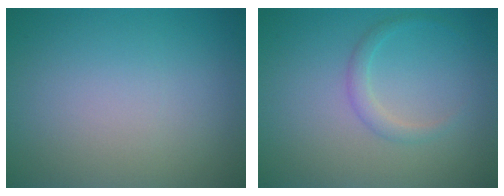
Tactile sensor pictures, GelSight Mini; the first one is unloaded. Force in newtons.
{"total": 1.4, "press": 1.4, "slide": 0.1}